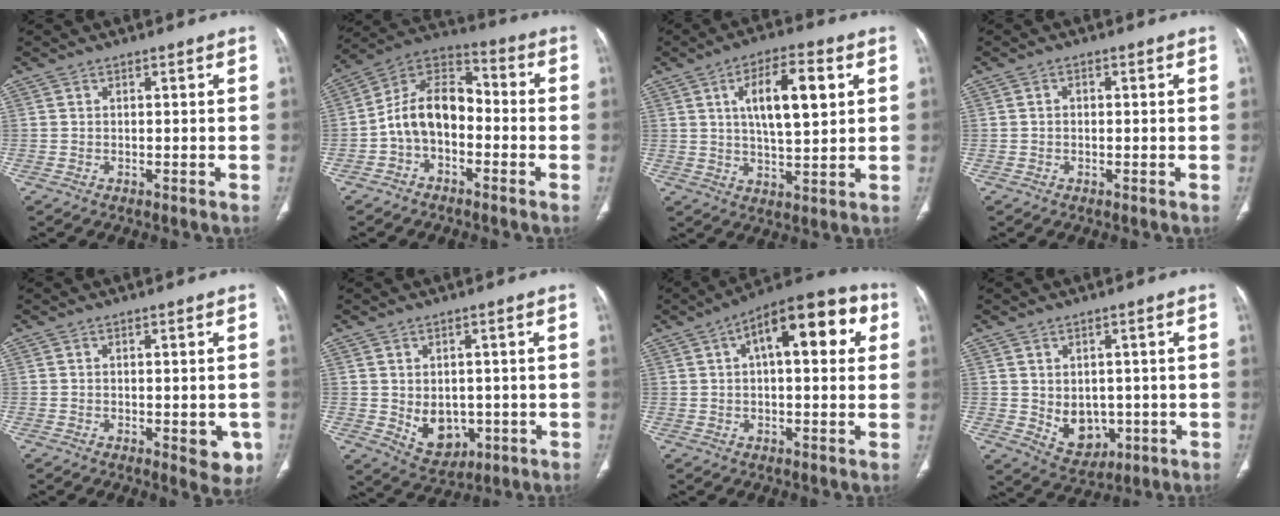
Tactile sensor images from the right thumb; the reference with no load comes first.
{"total": 12.0, "force": [-2.8, 7.9, 8.6], "torque": [-0.134, 0.055, -0.063]}
{"total": 11.9, "force": [3.5, 4.3, 10.5], "torque": [-0.160, -0.006, 0.058]}
{"total": 1.1, "force": [-0.1, 0.8, 0.6], "torque": [-0.007, 0.006, -0.004]}
{"total": 5.4, "force": [-1.6, 2.5, 4.5], "torque": [-0.031, -0.005, -0.015]}
{"total": 7.8, "force": [-1.1, 5.9, 5.0], "torque": [-0.048, -0.004, 0.005]}
{"total": 17.0, "force": [5.1, 7.2, 14.6], "torque": [-0.174, 0.031, 0.066]}
{"total": 7.6, "force": [-0.8, 5.9, 4.7], "torque": [-0.042, -0.006, 0.012]}